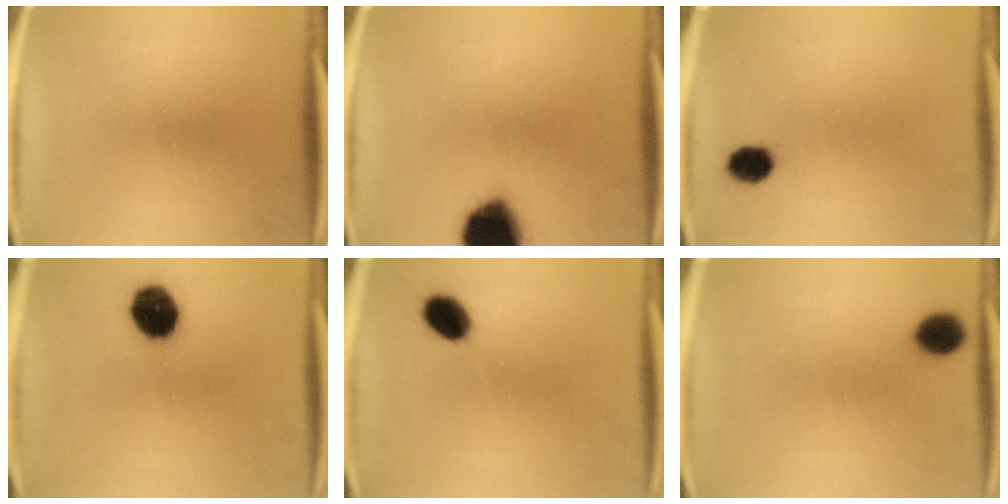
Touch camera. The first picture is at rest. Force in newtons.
{"total": 17.6}
{"total": 5.0}
{"total": 11.9}
{"total": 7.0}
{"total": 6.0}